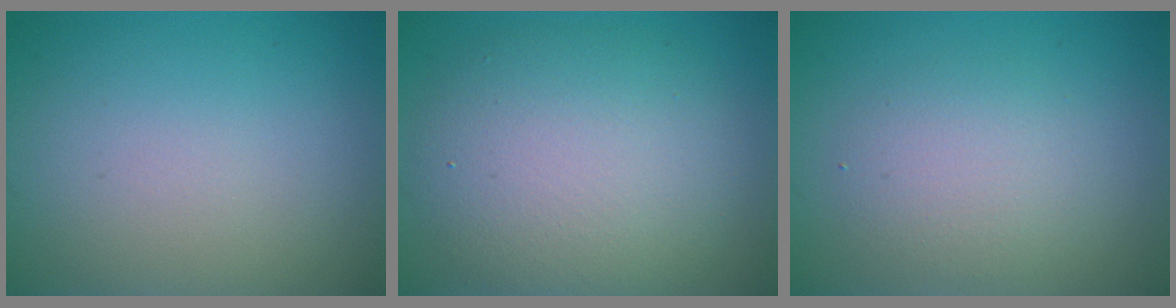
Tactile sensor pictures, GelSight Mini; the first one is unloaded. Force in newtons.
{"total": 8.1, "press": 8.0, "slide": 1.0}
{"total": 2.8, "press": 2.8, "slide": 0.2}